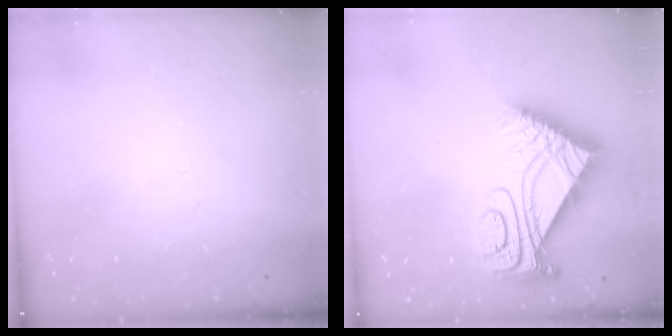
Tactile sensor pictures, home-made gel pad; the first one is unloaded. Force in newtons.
{"total": 12.1, "press": 12.0, "slide": 1.1}